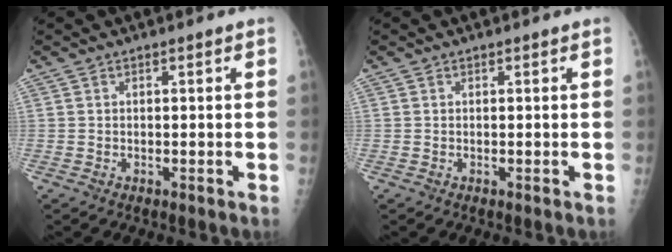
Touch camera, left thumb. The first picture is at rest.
{"total": 0.0}